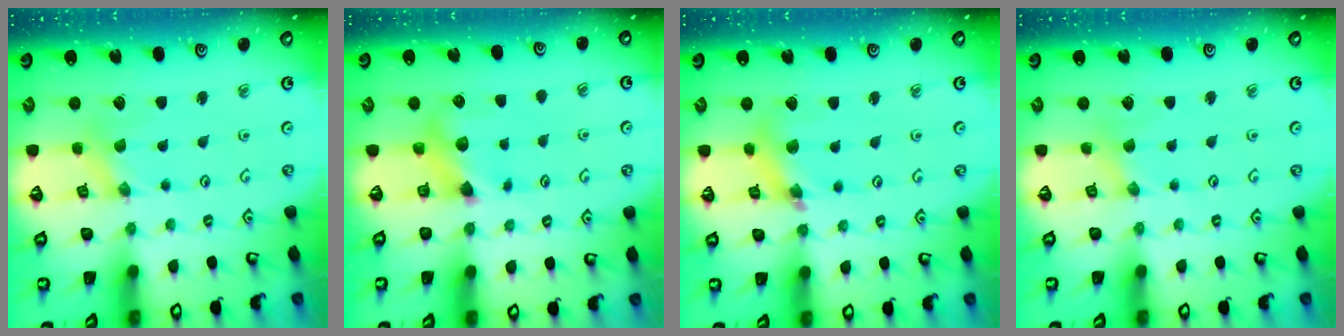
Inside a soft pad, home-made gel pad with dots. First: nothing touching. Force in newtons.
{"total": 6.4, "press": 6.4, "slide": 0.7}
{"total": 8.3, "press": 8.3, "slide": 1.0}
{"total": 1.5, "press": 1.5, "slide": 0.3}